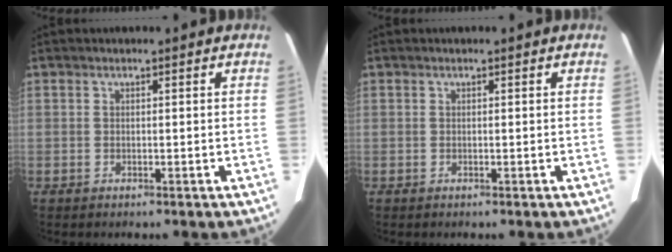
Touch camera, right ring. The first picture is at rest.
{"total": 0.0}